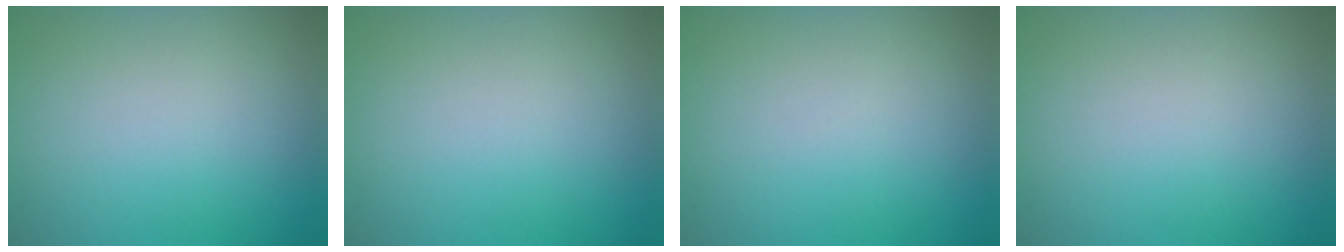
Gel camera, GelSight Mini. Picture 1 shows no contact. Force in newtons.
{"total": 0.0}
{"total": 0.0}
{"total": 0.0}